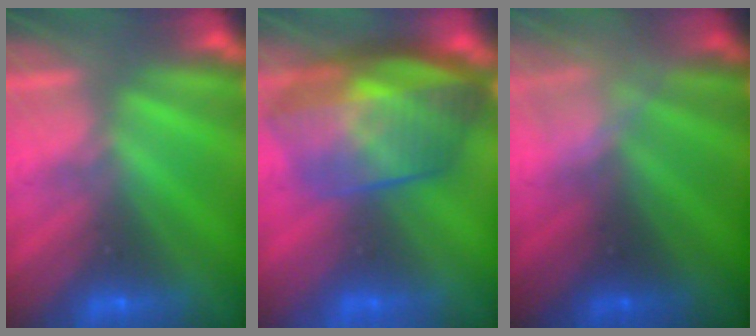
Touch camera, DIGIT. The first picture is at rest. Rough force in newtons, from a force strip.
{"total": 7.7}
{"total": 2.4}